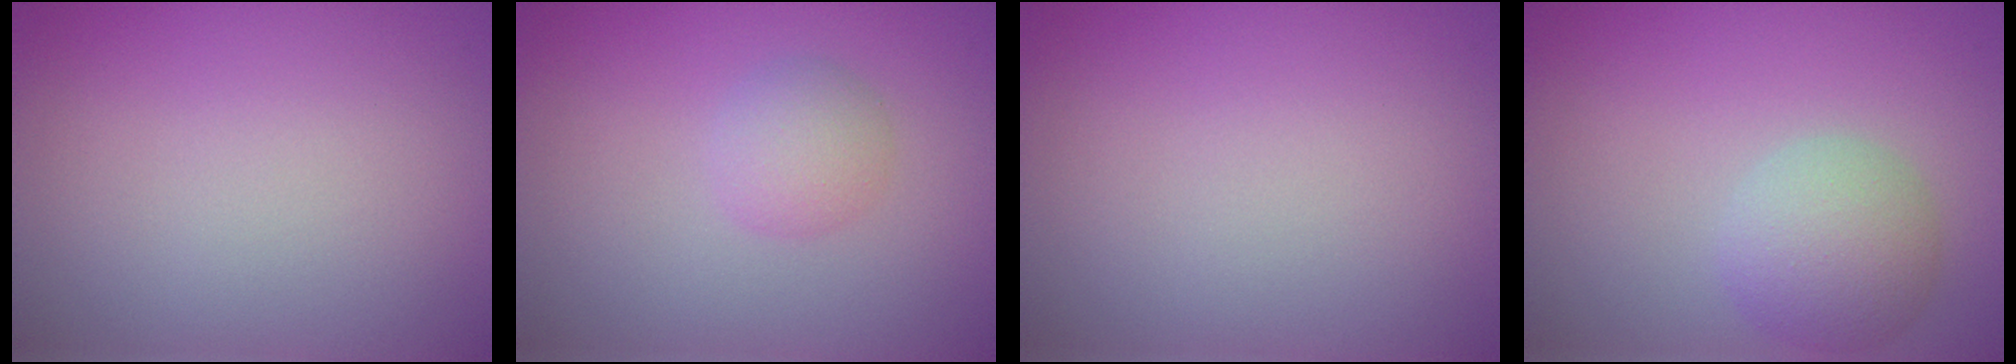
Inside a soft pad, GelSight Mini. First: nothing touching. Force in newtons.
{"total": 2.0, "press": 2.0, "slide": 0.0}
{"total": 0.0}
{"total": 3.8, "press": 3.8, "slide": 0.2}